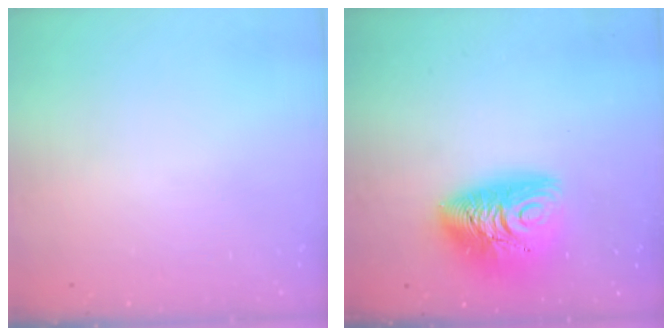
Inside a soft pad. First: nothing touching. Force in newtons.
{"total": 15.7, "press": 15.6, "slide": 1.7}